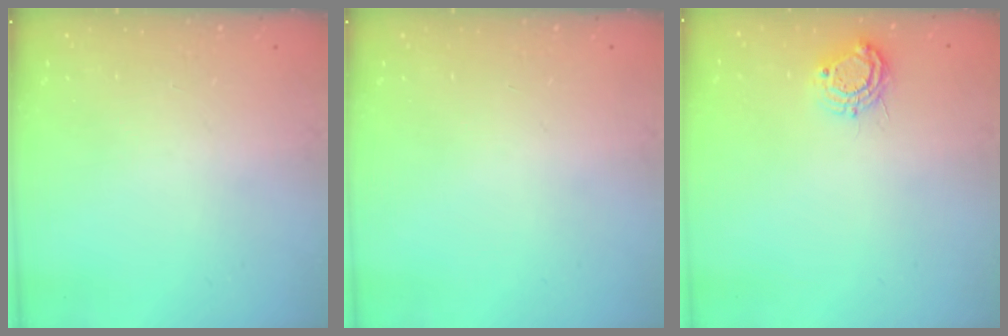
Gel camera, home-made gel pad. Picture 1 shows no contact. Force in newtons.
{"total": 0.0}
{"total": 7.8, "press": 7.7, "slide": 0.7}